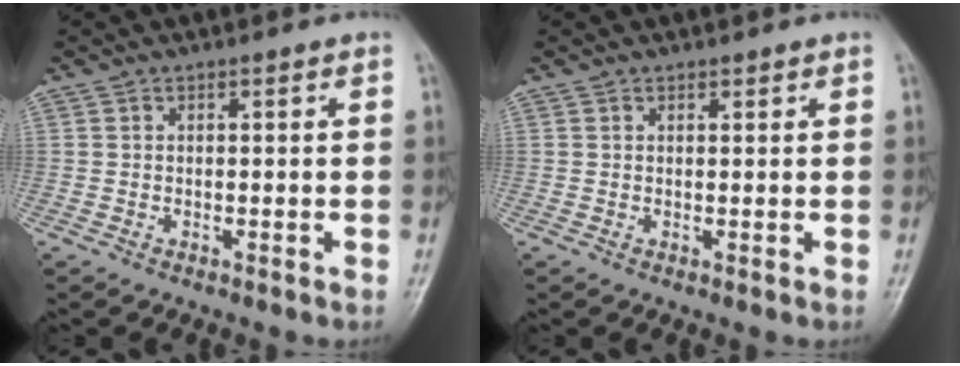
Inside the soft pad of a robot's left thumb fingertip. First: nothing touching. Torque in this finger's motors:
{"motor_torque": [0.17, -0.01, -0.42, -0.01, 0.03]}